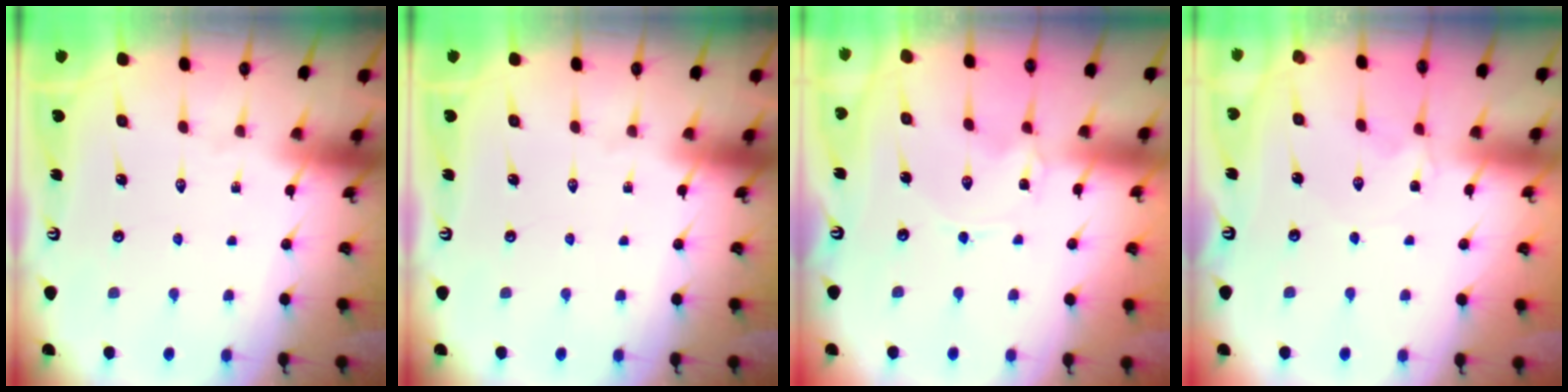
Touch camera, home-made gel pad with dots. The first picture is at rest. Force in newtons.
{"total": 0.0}
{"total": 0.0}
{"total": 1.4, "press": 1.3, "slide": 0.4}